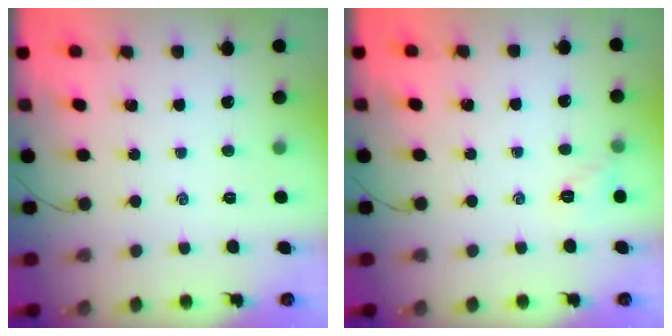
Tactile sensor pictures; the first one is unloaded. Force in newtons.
{"total": 5.9, "press": 5.8, "slide": 1.2}